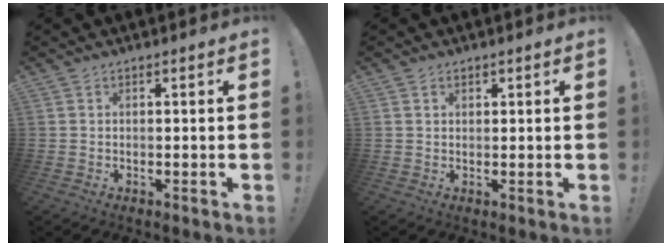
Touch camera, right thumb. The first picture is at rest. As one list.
[{"total": 1.1, "force": [0.6, 0.8, 0.3], "torque": [-0.006, 0.001, 0.011]}]